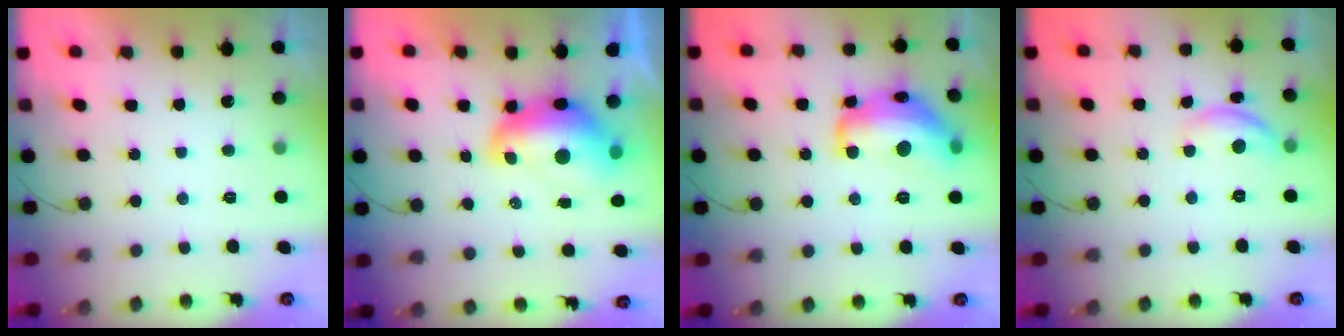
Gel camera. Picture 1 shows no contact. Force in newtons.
{"total": 12.1, "press": 12.0, "slide": 1.5}
{"total": 18.0, "press": 17.9, "slide": 1.0}
{"total": 9.3, "press": 9.3, "slide": 0.6}